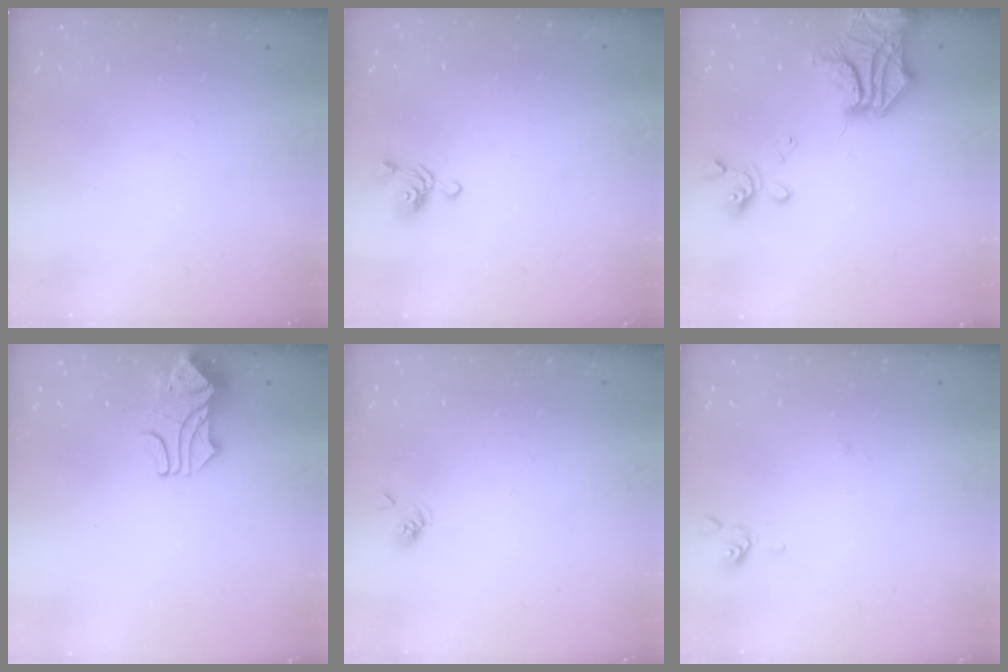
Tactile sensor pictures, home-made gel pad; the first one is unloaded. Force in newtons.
{"total": 3.2, "press": 3.2, "slide": 0.3}
{"total": 12.0, "press": 11.2, "slide": 4.3}
{"total": 1.7, "press": 1.3, "slide": 1.1}
{"total": 2.0, "press": 1.9, "slide": 0.3}
{"total": 1.0, "press": 1.0, "slide": 0.2}